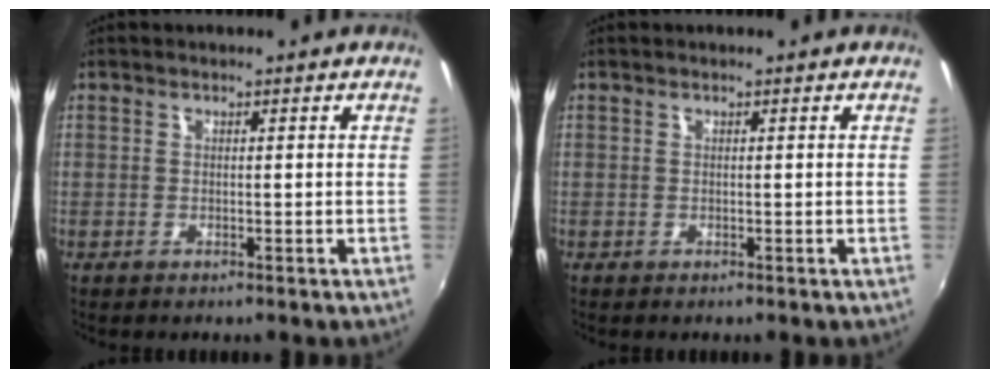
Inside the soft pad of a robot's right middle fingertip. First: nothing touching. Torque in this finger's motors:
{"motor_torque": [0.03, -0.09, 0.08, 0.00]}